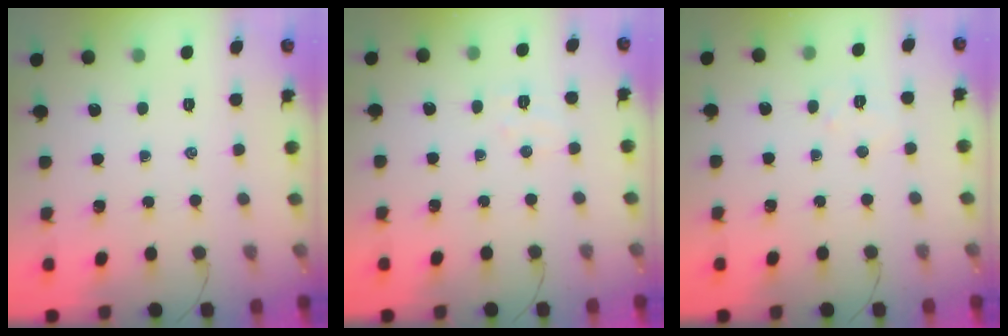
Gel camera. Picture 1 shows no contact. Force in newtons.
{"total": 4.6, "press": 4.5, "slide": 1.0}
{"total": 4.0, "press": 3.9, "slide": 0.9}